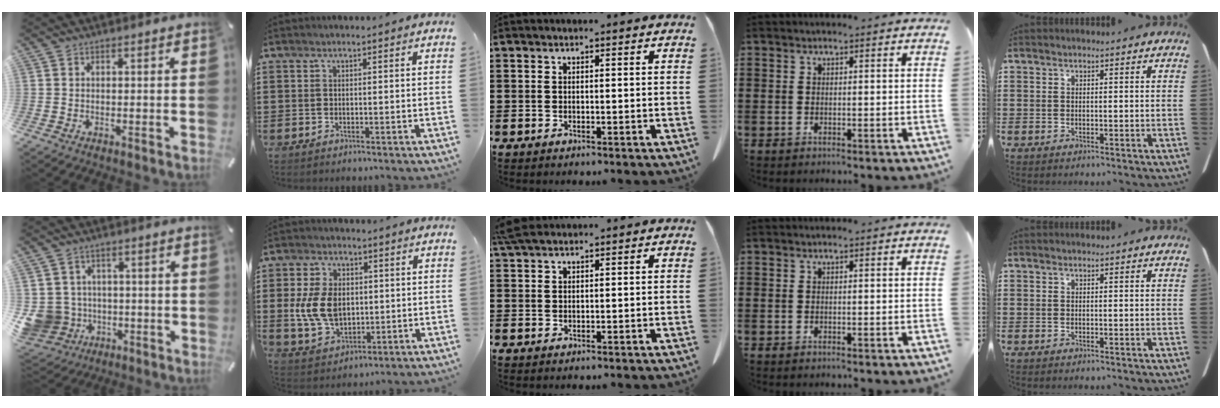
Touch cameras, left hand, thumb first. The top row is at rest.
{"thumb": {"total": 9.3, "force": [-1.8, 8.9, 2.0], "torque": [-0.072, 0.007, -0.028]}, "index": {"total": 9.0, "force": [0.5, 6.3, 6.4], "torque": [-0.162, 0.008, 0.006]}, "middle": {"total": 2.6, "force": [2.1, 0.6, 1.4], "torque": [-0.033, 0.003, 0.041]}}